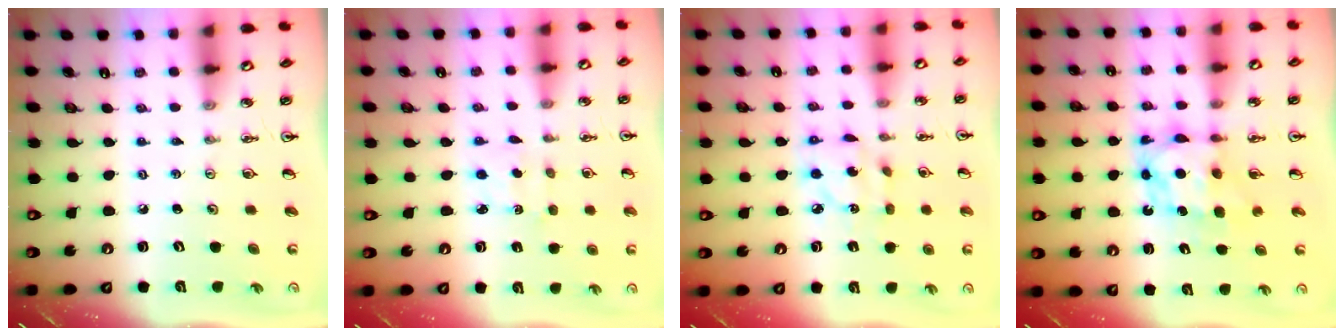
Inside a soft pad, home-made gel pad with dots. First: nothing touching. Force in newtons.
{"total": 2.5, "press": 2.4, "slide": 0.6}
{"total": 7.5, "press": 7.5, "slide": 0.2}
{"total": 6.7, "press": 6.7, "slide": 0.4}